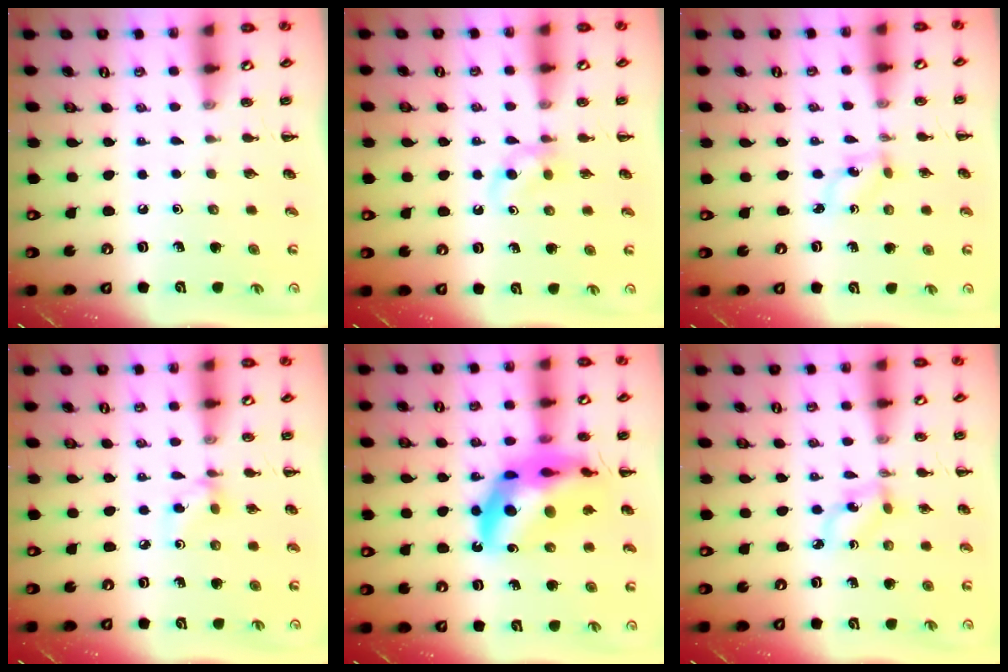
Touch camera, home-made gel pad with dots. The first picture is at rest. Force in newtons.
{"total": 2.5, "press": 2.3, "slide": 1.0}
{"total": 1.7, "press": 1.5, "slide": 0.8}
{"total": 3.0, "press": 2.8, "slide": 1.2}
{"total": 20.6, "press": 20.0, "slide": 5.0}
{"total": 2.3, "press": 2.2, "slide": 0.5}